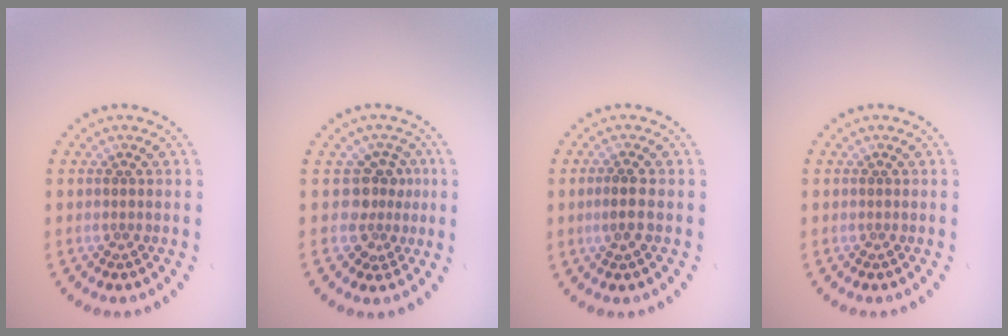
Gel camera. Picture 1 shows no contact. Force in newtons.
{"total": 2.7, "press": 1.9, "slide": 1.8}
{"total": 1.8, "press": 1.7, "slide": 0.6}
{"total": 0.0}